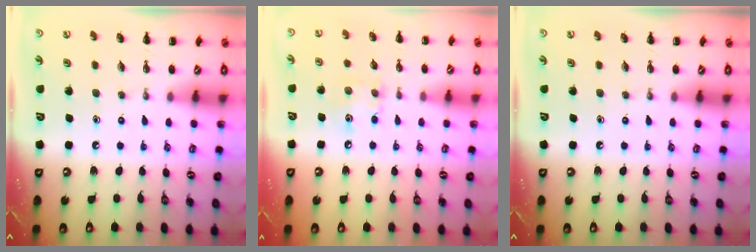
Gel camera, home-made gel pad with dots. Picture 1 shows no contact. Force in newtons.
{"total": 6.8, "press": 6.6, "slide": 1.4}
{"total": 0.0}